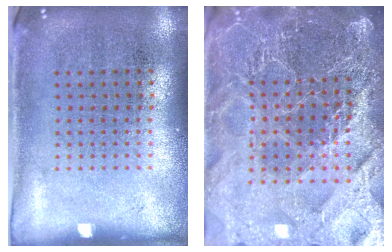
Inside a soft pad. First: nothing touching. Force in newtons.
{"total": 5.9, "press": 5.1, "slide": 2.9}